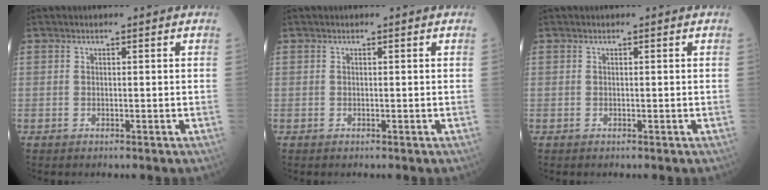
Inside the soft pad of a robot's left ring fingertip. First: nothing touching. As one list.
[{"total": 0.0}, {"total": 0.0}]